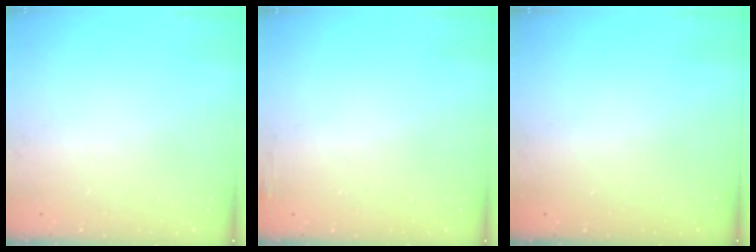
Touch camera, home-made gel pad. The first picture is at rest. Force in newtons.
{"total": 3.5, "press": 3.1, "slide": 1.6}
{"total": 0.0}